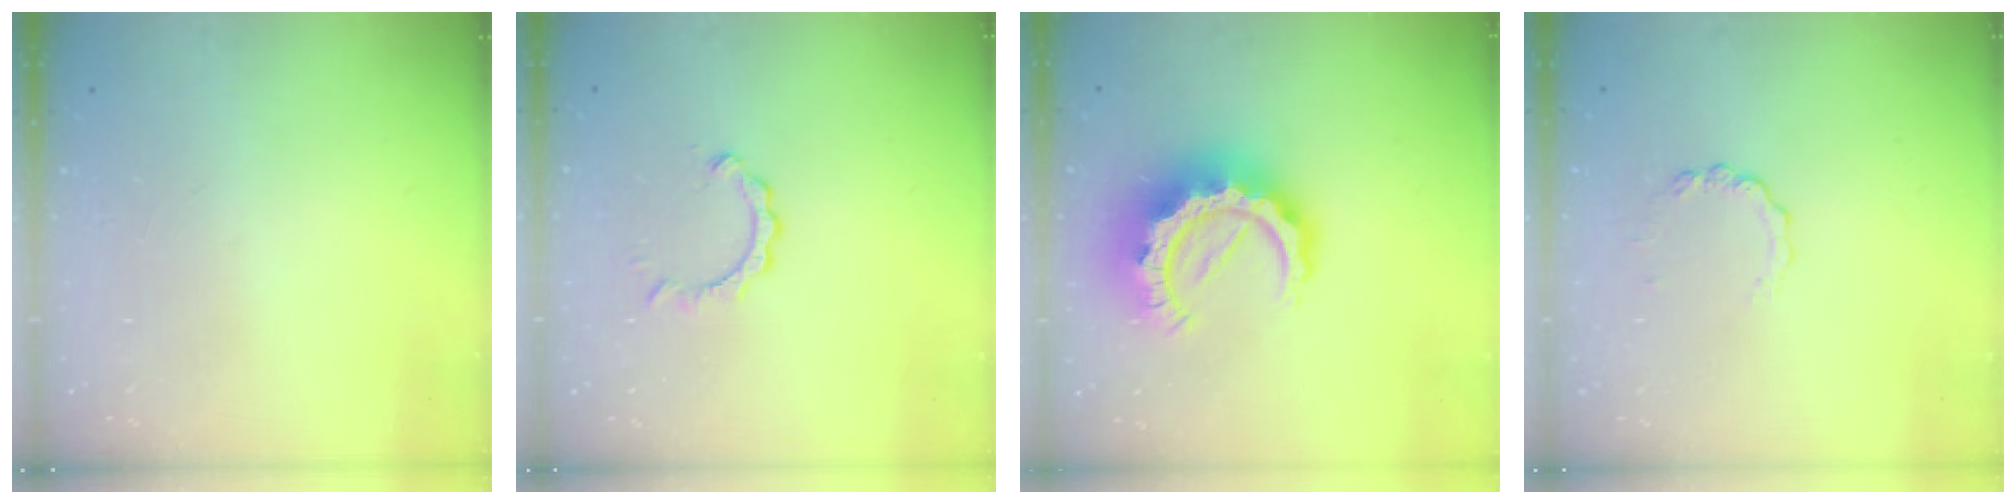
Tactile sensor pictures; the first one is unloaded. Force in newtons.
{"total": 2.8, "press": 2.8, "slide": 0.3}
{"total": 16.9, "press": 16.8, "slide": 1.5}
{"total": 2.8, "press": 2.8, "slide": 0.3}